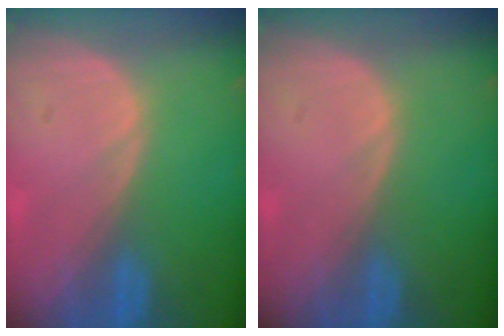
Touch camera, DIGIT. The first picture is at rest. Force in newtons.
{"total": 0.0}